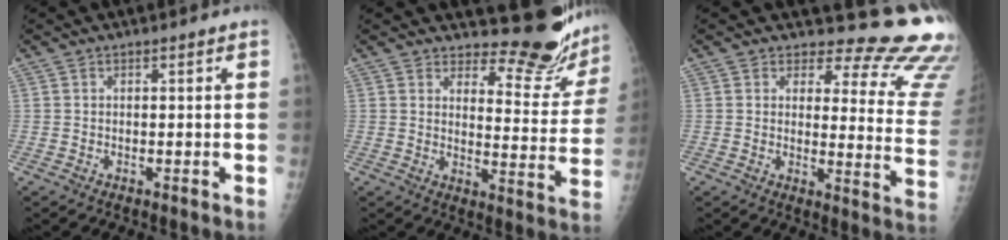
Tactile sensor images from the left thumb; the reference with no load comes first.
{"total": 12.7, "force": [12.3, 2.2, 1.8], "torque": [0.008, -0.149, 0.146]}
{"total": 17.0, "force": [15.9, 4.8, 3.7], "torque": [0.010, -0.164, 0.151]}